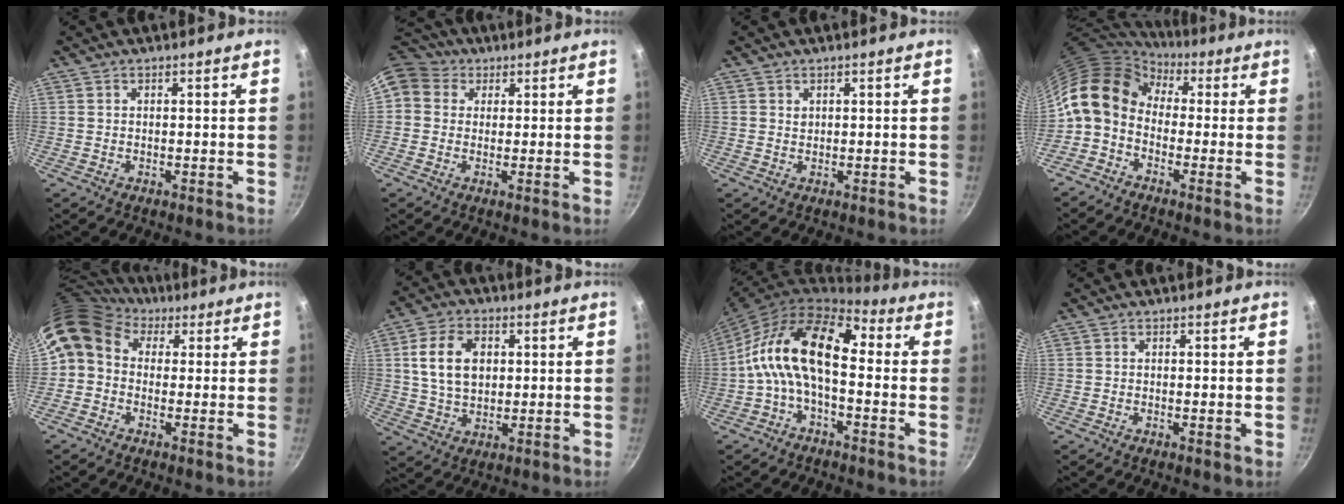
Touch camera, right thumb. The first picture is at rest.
{"total": 8.9, "force": [2.7, 7.6, 3.8], "torque": [-0.057, 0.015, 0.032]}
{"total": 0.7, "force": [0.4, 0.6, 0.2], "torque": [-0.002, 0.000, 0.007]}
{"total": 11.6, "force": [0.7, 8.7, 7.6], "torque": [-0.117, 0.031, -0.014]}
{"total": 9.6, "force": [2.8, 7.8, 4.8], "torque": [-0.081, 0.016, 0.027]}
{"total": 10.3, "force": [2.0, 7.2, 7.2], "torque": [-0.114, 0.002, 0.036]}
{"total": 14.9, "force": [-0.9, 8.2, 12.4], "torque": [-0.212, 0.042, -0.037]}
{"total": 0.7, "force": [0.0, 0.2, 0.6], "torque": [-0.010, -0.001, -0.002]}